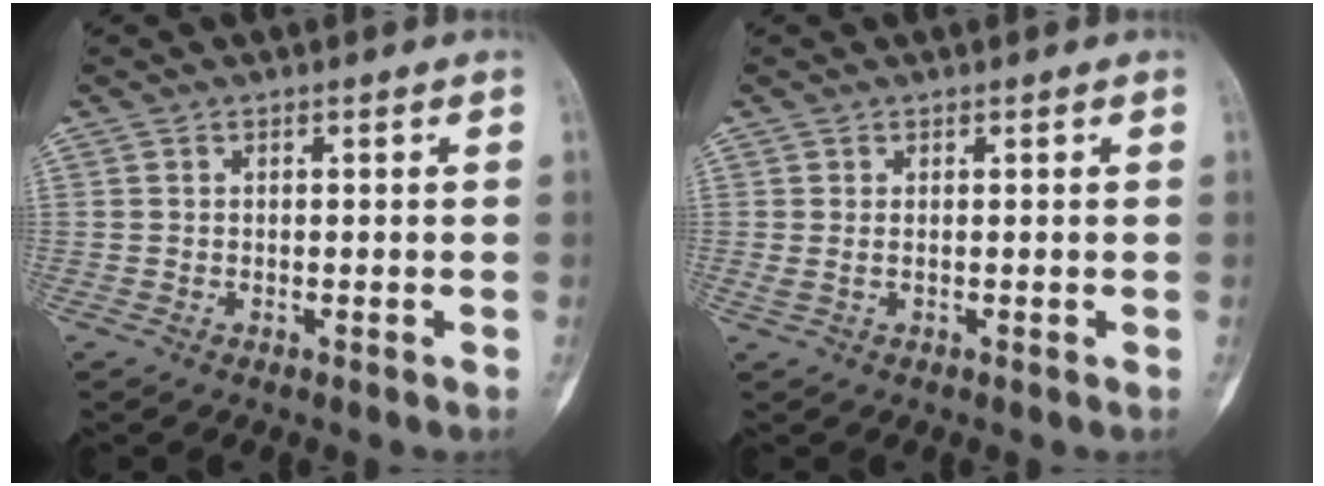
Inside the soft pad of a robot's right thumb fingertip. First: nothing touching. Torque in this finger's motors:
{"motor_torque": [-0.05, 0.35, 0.41, 0.03, 0.04]}